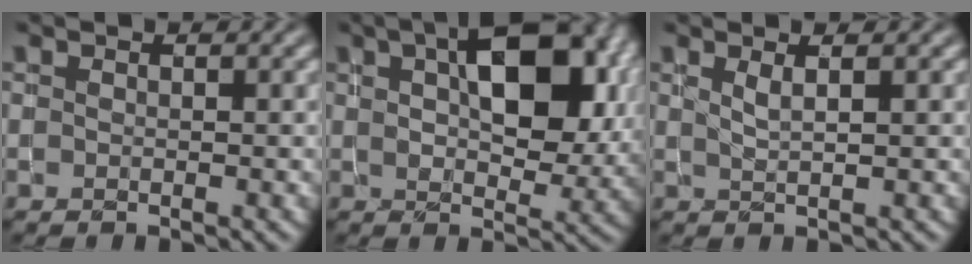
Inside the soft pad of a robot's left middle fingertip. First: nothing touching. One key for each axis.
{"total": 10.0, "fx": 3.2, "fy": 5.2, "fz": 7.9, "tx": -0.117, "ty": 0.009, "tz": 0.050}
{"total": 1.2, "fx": 0.6, "fy": 0.3, "fz": 1.1, "tx": -0.013, "ty": 0.000, "tz": 0.008}